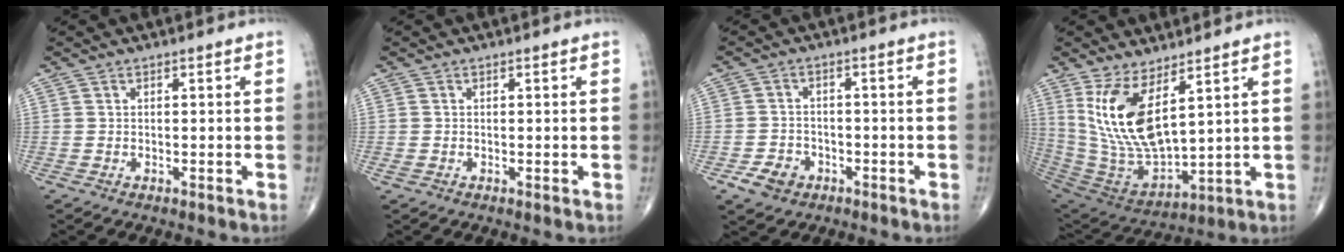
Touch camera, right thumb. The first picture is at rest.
{"total": 0.8, "force": [-0.1, 0.5, 0.6], "torque": [-0.011, 0.004, 0.001]}
{"total": 3.4, "force": [-2.1, 2.4, 1.2], "torque": [-0.015, 0.014, -0.035]}
{"total": 15.7, "force": [6.5, 6.3, 12.9], "torque": [-0.250, -0.043, 0.152]}